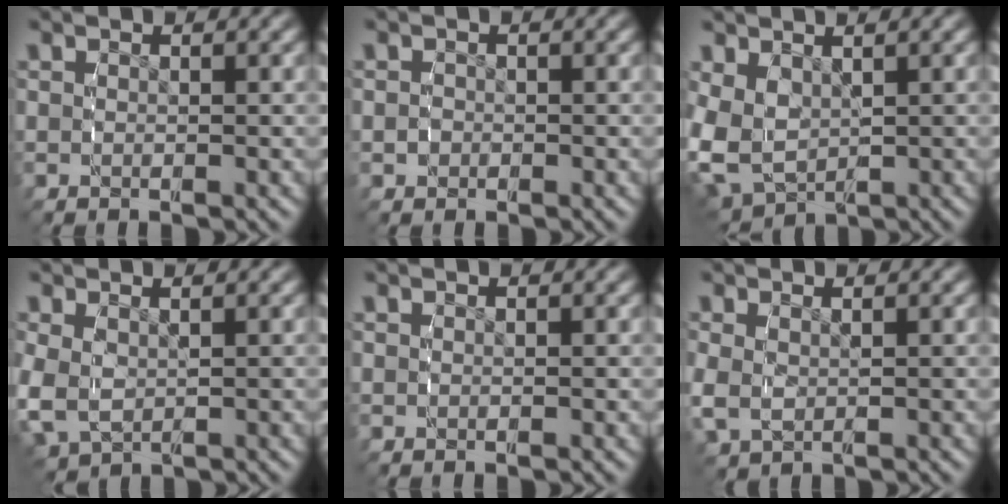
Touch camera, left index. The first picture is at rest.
{"total": 1.1, "force": [-0.4, 1.0, 0.2], "torque": [-0.014, -0.007, -0.006]}
{"total": 7.4, "force": [-0.4, 6.4, 3.6], "torque": [-0.129, -0.043, 0.008]}
{"total": 4.0, "force": [-0.3, 3.3, 2.2], "torque": [-0.078, -0.022, 0.010]}
{"total": 0.0}
{"total": 2.4, "force": [-0.2, 1.9, 1.5], "torque": [-0.051, -0.014, 0.009]}